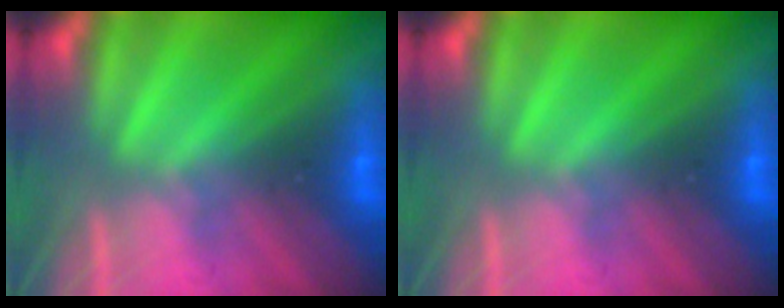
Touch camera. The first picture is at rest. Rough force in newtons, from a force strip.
{"total": 0.0}